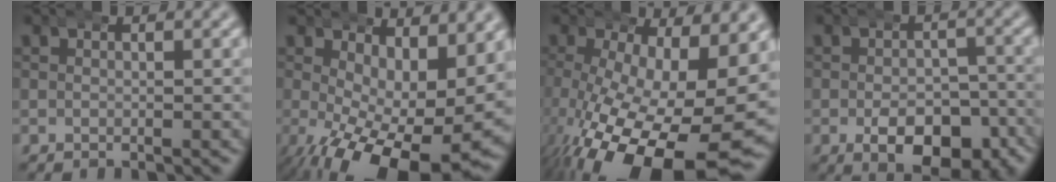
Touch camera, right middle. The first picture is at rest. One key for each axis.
{"total": 11.1, "fx": -3.5, "fy": 4.7, "fz": 9.4, "tx": -0.150, "ty": -0.056, "tz": -0.025}
{"total": 15.5, "fx": -5.4, "fy": 7.1, "fz": 12.7, "tx": -0.220, "ty": -0.062, "tz": -0.044}
{"total": 7.9, "fx": -4.1, "fy": 4.5, "fz": 5.1, "tx": -0.071, "ty": -0.024, "tz": -0.058}